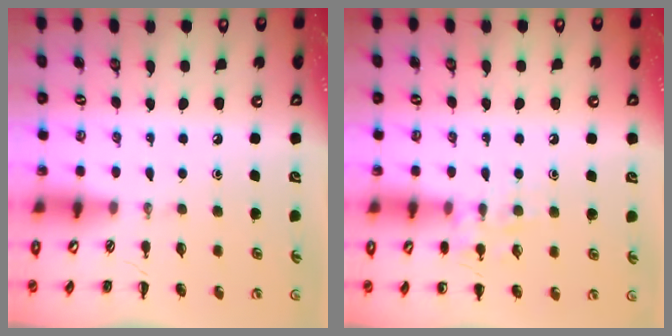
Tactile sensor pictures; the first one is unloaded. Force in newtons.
{"total": 8.6, "press": 8.5, "slide": 1.0}